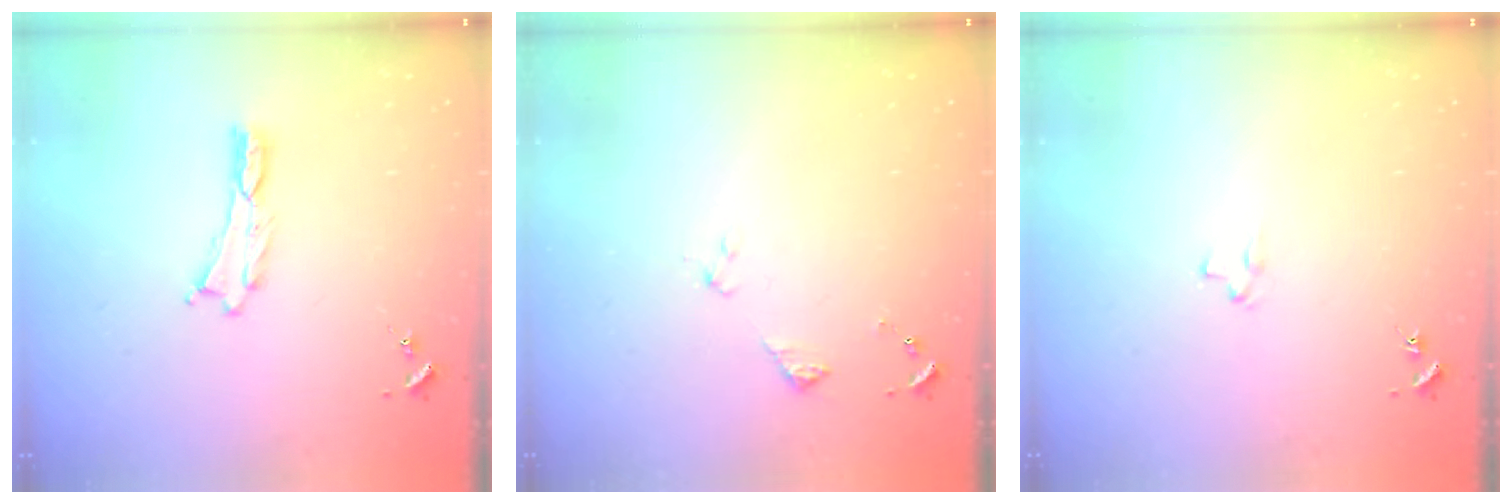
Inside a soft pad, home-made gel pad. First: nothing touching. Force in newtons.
{"total": 2.9, "press": 2.9, "slide": 0.3}
{"total": 1.9, "press": 1.9, "slide": 0.2}